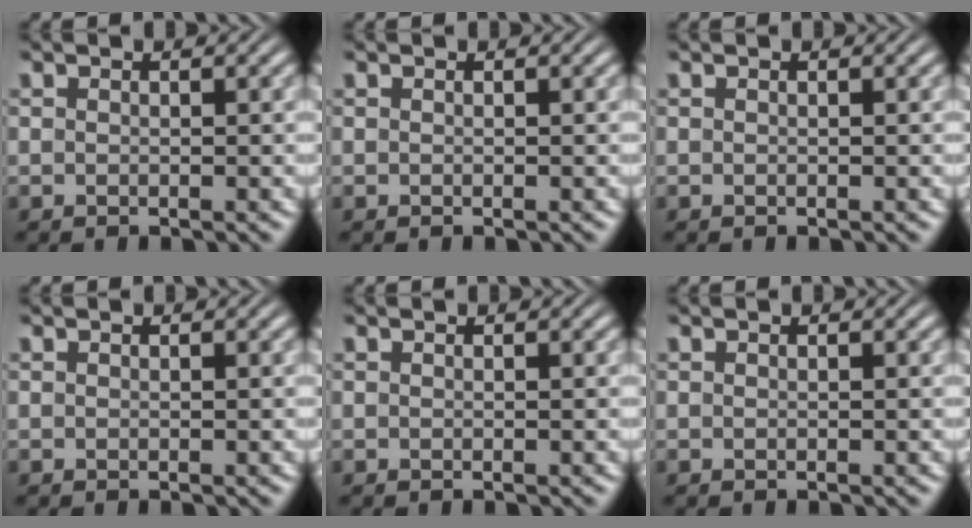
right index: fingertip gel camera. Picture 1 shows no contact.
{"total": 0.0}
{"total": 0.0}
{"total": 0.0}
{"total": 0.0}
{"total": 0.0}